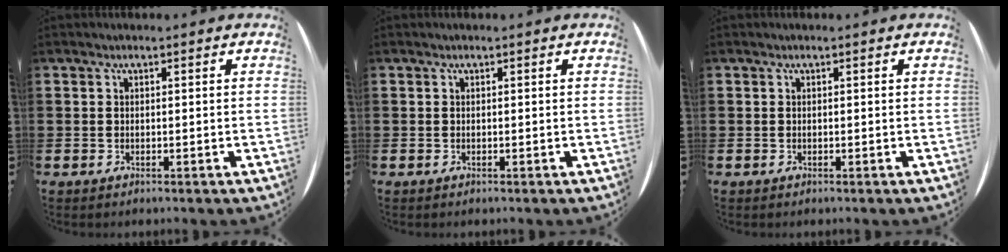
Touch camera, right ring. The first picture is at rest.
{"total": 0.0}
{"total": 0.0}